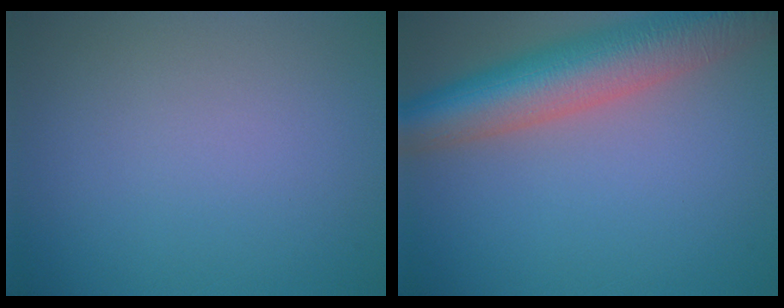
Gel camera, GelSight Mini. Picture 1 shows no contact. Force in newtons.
{"total": 9.3, "press": 9.3, "slide": 0.6}